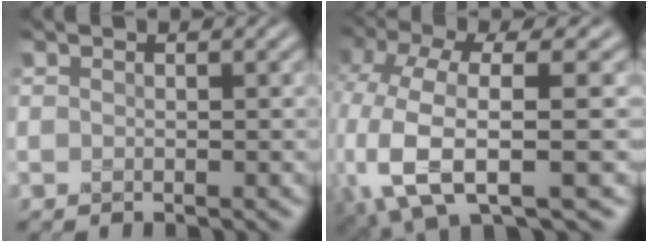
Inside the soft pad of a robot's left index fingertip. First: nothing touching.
{"total": 8.0, "force": [-1.6, 3.4, 7.1], "torque": [-0.160, -0.007, -0.030]}